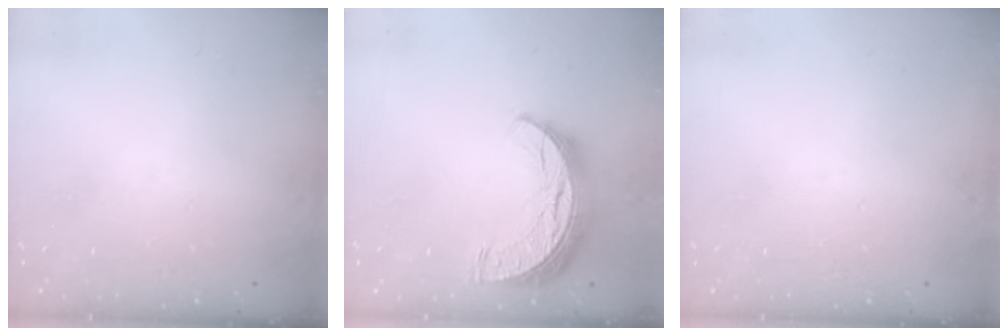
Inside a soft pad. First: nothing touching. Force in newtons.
{"total": 11.3, "press": 11.2, "slide": 0.7}
{"total": 0.0}